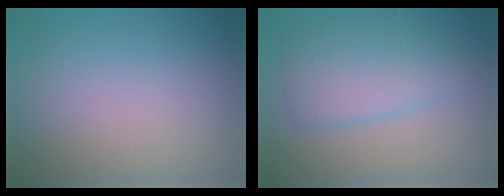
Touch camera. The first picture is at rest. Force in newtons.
{"total": 4.3, "press": 4.2, "slide": 0.2}